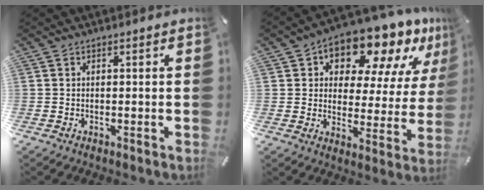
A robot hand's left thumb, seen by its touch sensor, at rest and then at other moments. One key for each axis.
{"total": 13.9, "fx": 11.2, "fy": 6.2, "fz": 5.5, "tx": -0.090, "ty": -0.088, "tz": 0.191}